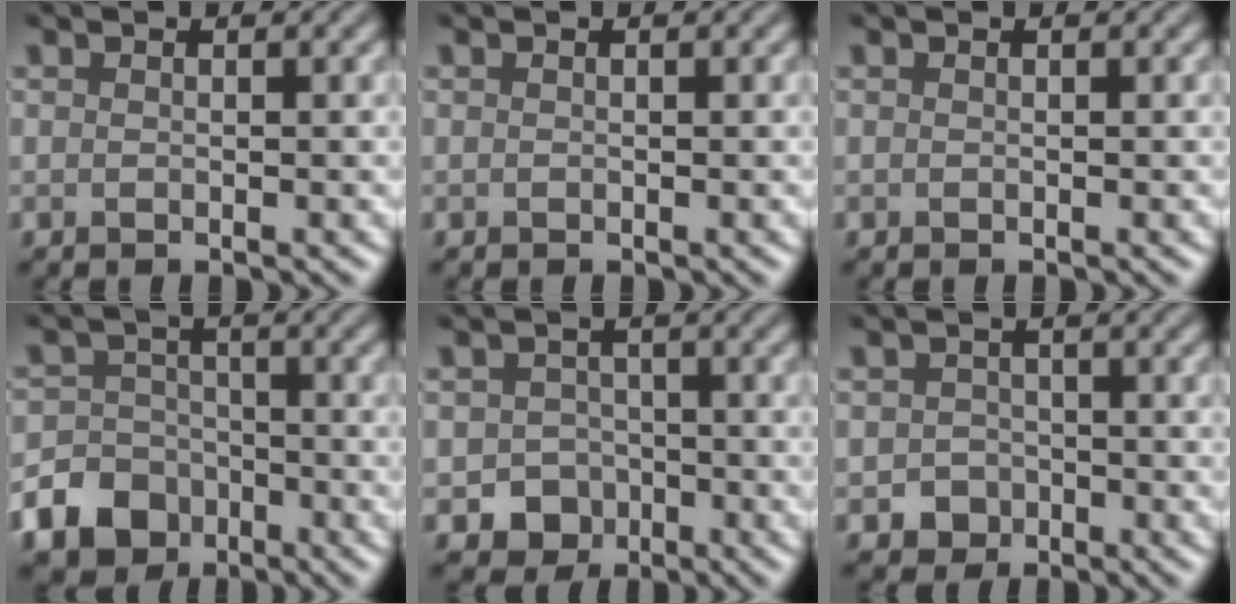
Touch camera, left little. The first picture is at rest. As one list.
[{"total": 0.0}, {"total": 0.0}, {"total": 11.3, "force": [-6.3, 9.1, 2.3], "torque": [-0.053, -0.045, -0.129]}, {"total": 3.8, "force": [-1.9, 3.2, 0.8], "torque": [0.006, -0.001, -0.031]}, {"total": 2.0, "force": [-0.8, 1.8, 0.4], "torque": [0.004, 0.001, -0.017]}]